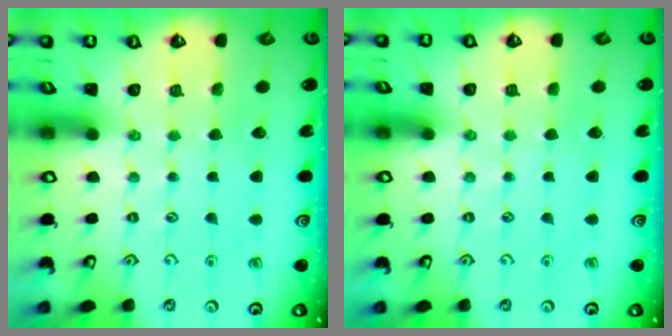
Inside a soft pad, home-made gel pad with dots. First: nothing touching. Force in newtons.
{"total": 0.0}